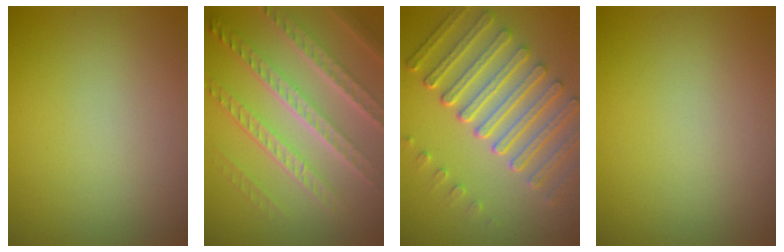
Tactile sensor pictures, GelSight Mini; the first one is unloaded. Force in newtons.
{"total": 7.4, "press": 5.2, "slide": 5.3}
{"total": 7.5, "press": 5.7, "slide": 4.9}
{"total": 0.0}